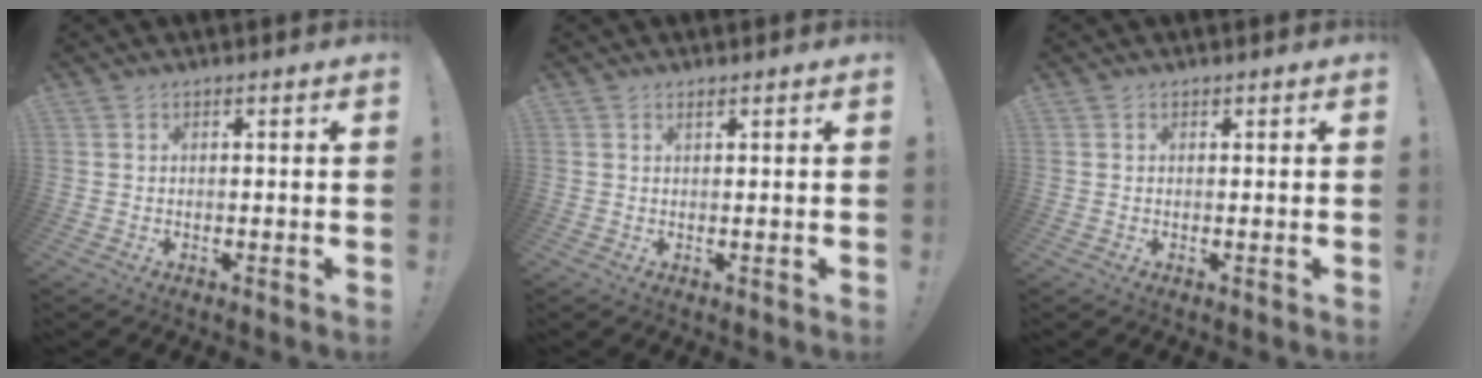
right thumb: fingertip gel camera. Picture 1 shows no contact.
{"total": 0.9, "force": [0.8, 0.0, 0.4], "torque": [-0.009, 0.001, 0.014]}
{"total": 0.0}